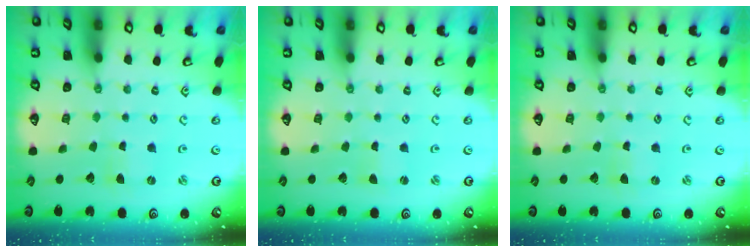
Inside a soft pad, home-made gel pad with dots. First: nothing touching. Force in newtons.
{"total": 0.0}
{"total": 0.6, "press": 0.6, "slide": 0.1}